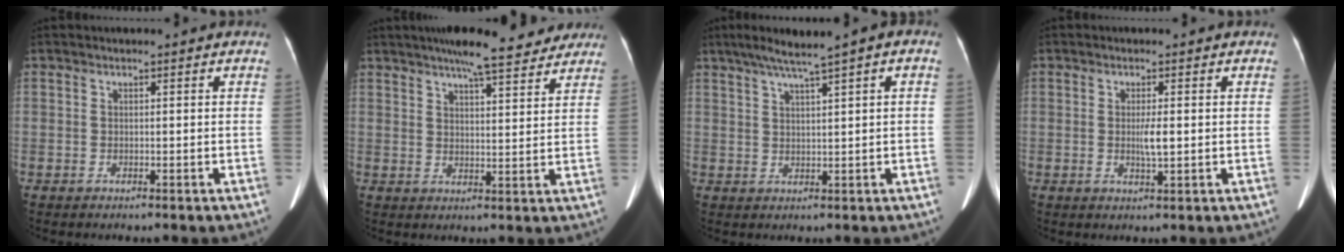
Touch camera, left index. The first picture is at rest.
{"total": 12.6, "force": [10.5, 2.2, 6.6], "torque": [-0.093, 0.019, 0.140]}
{"total": 6.9, "force": [3.7, 0.1, 5.8], "torque": [-0.097, 0.025, 0.062]}
{"total": 2.5, "force": [0.0, 0.3, 2.5], "torque": [-0.048, -0.003, 0.001]}